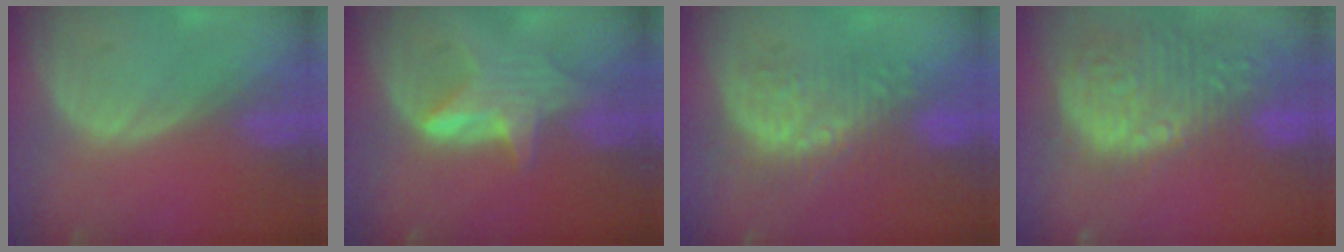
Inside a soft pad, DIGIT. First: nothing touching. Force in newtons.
{"total": 5.8, "press": 5.8, "slide": 0.9}
{"total": 9.1, "press": 8.7, "slide": 2.6}
{"total": 15.5, "press": 12.6, "slide": 9.0}